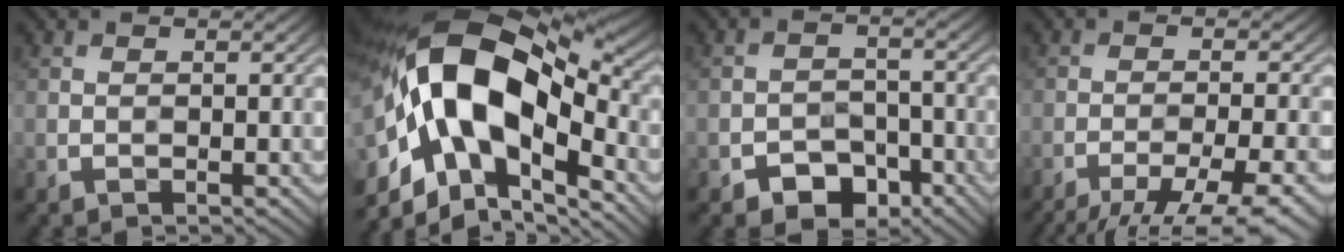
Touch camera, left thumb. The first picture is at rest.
{"total": 19.9, "force": [-2.5, 11.4, 16.1], "torque": [-0.332, -0.001, -0.032]}
{"total": 4.9, "force": [-3.4, 3.0, 1.7], "torque": [-0.026, -0.001, -0.061]}
{"total": 10.9, "force": [-8.6, 2.3, 6.2], "torque": [-0.097, -0.011, -0.108]}